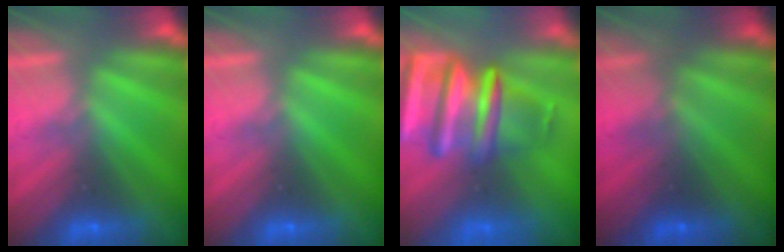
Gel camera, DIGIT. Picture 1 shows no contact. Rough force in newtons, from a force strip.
{"total": 0.0}
{"total": 7.1}
{"total": 1.8}